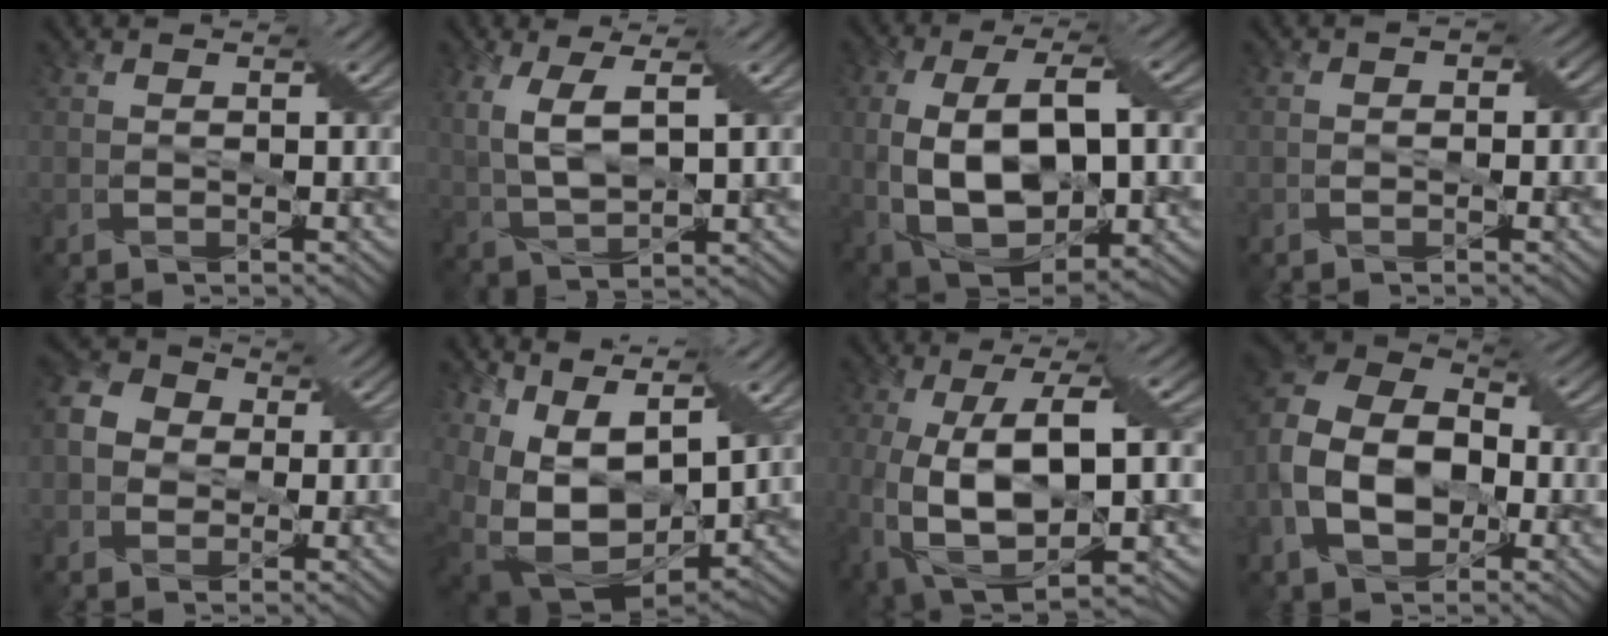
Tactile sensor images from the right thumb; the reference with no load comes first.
{"total": 7.2, "force": [2.2, 3.2, 6.1], "torque": [-0.148, 0.005, 0.045]}
{"total": 14.4, "force": [-0.8, 7.9, 12.0], "torque": [-0.241, 0.001, -0.004]}
{"total": 2.1, "force": [-0.2, 1.6, 1.4], "torque": [-0.019, -0.001, -0.005]}
{"total": 5.7, "force": [-0.2, 5.1, 2.7], "torque": [-0.073, 0.007, -0.010]}
{"total": 15.0, "force": [3.4, 9.6, 10.9], "torque": [-0.233, -0.002, 0.099]}
{"total": 13.9, "force": [-2.2, 6.0, 12.3], "torque": [-0.249, -0.005, -0.030]}
{"total": 14.9, "force": [-3.0, 10.3, 10.3], "torque": [-0.240, -0.013, -0.042]}